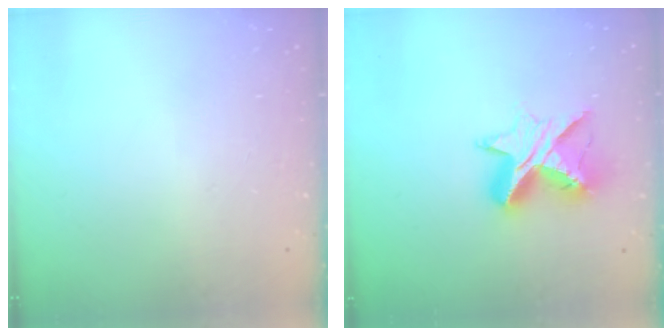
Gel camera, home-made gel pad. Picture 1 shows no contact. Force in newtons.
{"total": 11.2, "press": 11.2, "slide": 0.8}